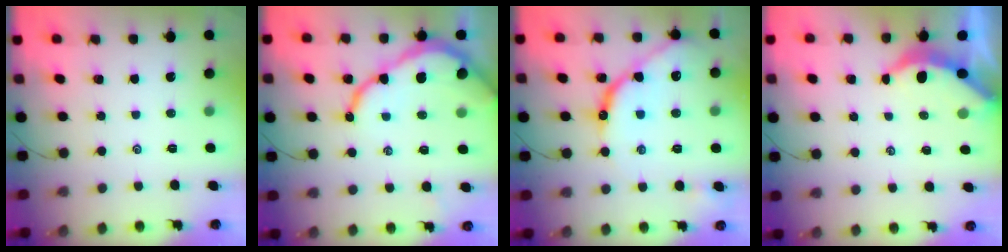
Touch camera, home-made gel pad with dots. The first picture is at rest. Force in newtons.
{"total": 11.4, "press": 11.3, "slide": 1.3}
{"total": 12.3, "press": 12.2, "slide": 1.0}
{"total": 3.8, "press": 3.8, "slide": 0.4}